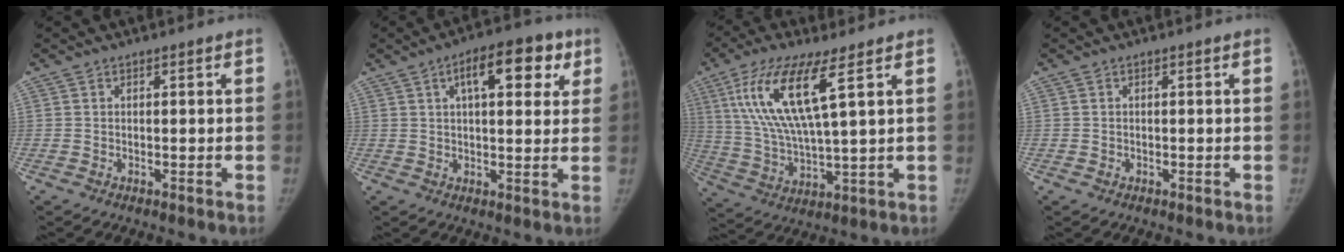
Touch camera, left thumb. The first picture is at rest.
{"total": 12.5, "force": [5.2, 5.6, 9.9], "torque": [-0.104, 0.006, 0.068]}
{"total": 14.8, "force": [6.1, 3.1, 13.1], "torque": [-0.285, -0.025, 0.121]}
{"total": 0.5, "force": [-0.3, 0.4, 0.0], "torque": [0.007, 0.003, -0.006]}